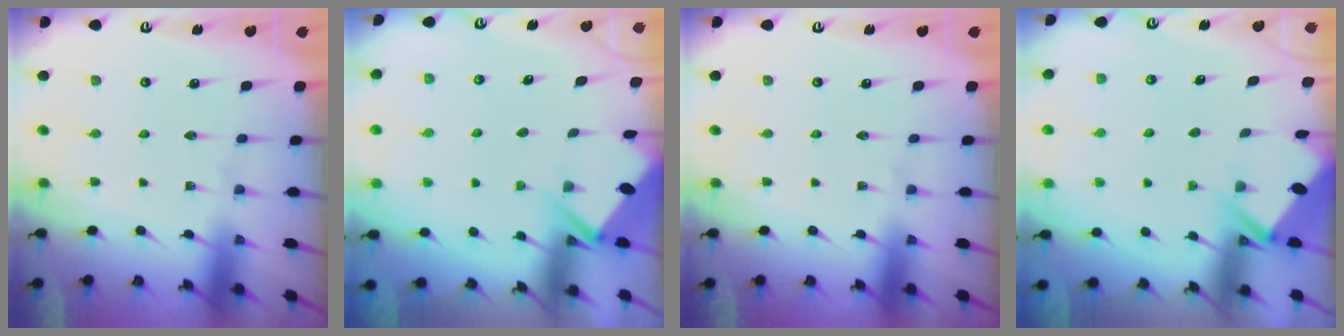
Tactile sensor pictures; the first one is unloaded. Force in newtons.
{"total": 2.9, "press": 2.9, "slide": 0.4}
{"total": 0.0}
{"total": 2.9, "press": 2.8, "slide": 0.3}